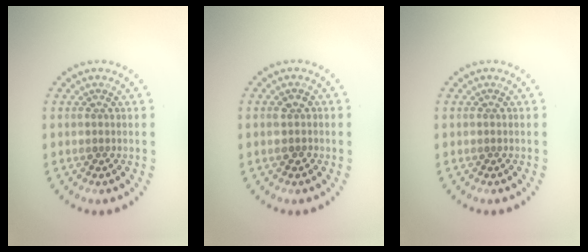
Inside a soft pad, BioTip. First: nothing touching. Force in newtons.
{"total": 1.6, "press": 1.5, "slide": 0.4}
{"total": 0.0}